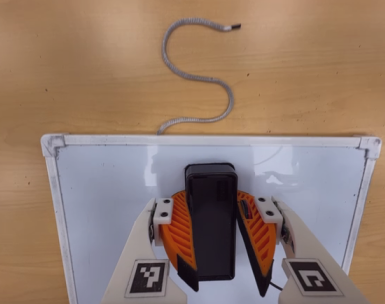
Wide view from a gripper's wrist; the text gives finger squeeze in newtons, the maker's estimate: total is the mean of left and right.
{"total": 15.1, "left": 17.2, "right": 13.0}